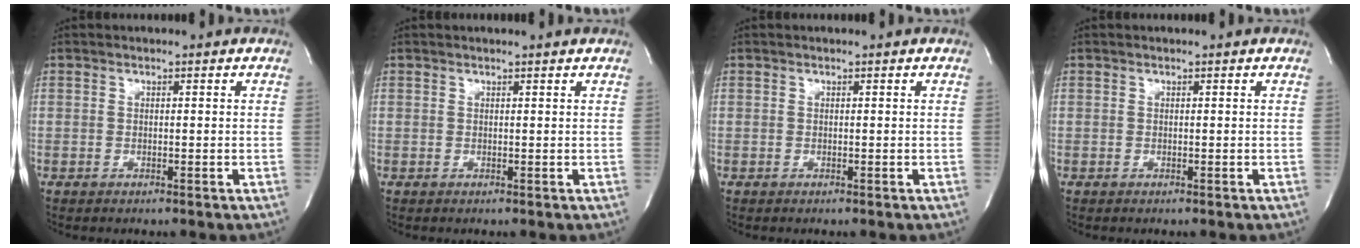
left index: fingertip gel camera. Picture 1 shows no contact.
{"total": 1.4, "force": [1.3, -0.3, 0.4], "torque": [-0.015, 0.002, 0.019]}
{"total": 0.0}
{"total": 0.0}